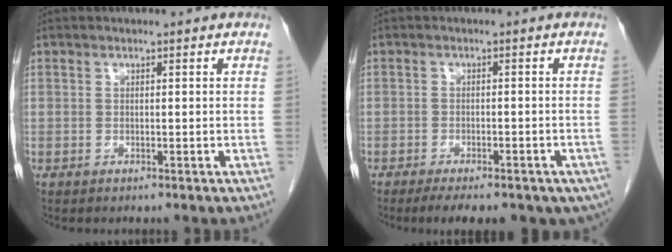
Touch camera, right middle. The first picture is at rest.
{"total": 14.0, "force": [-10.0, 5.4, 8.1], "torque": [-0.117, -0.018, -0.119]}